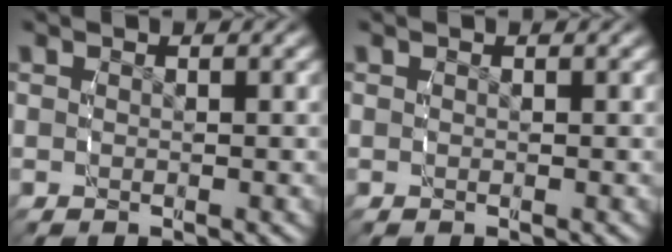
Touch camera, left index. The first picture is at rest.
{"total": 0.0}